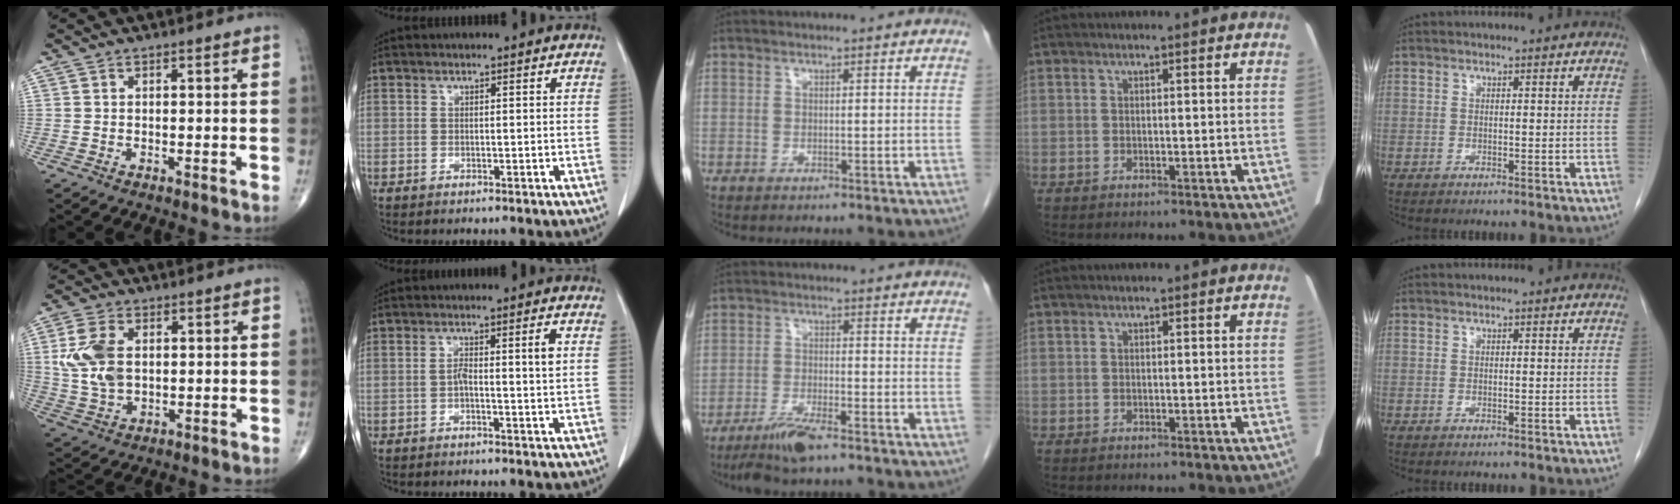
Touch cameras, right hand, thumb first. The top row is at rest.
{"thumb": {"total": 9.7, "force": [1.5, 6.2, 7.4], "torque": [-0.152, -0.001, 0.036]}, "index": {"total": 3.4, "force": [0.0, 0.0, 3.4], "torque": [-0.060, 0.009, 0.001]}, "middle": {"total": 6.0, "force": [-4.4, 0.6, 3.9], "torque": [-0.081, -0.014, -0.082]}}